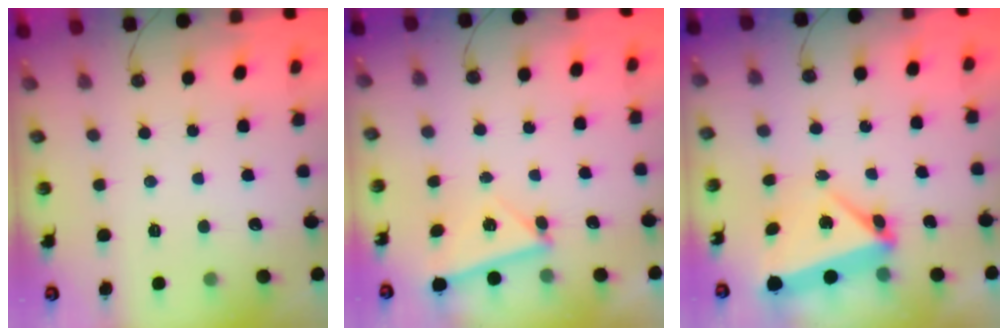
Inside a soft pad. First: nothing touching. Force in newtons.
{"total": 4.1, "press": 4.0, "slide": 0.9}
{"total": 6.7, "press": 5.1, "slide": 4.3}